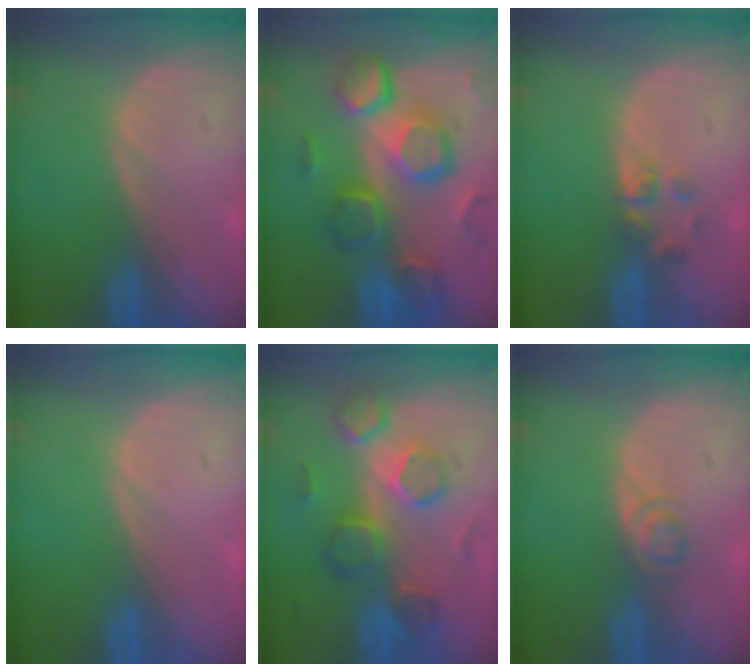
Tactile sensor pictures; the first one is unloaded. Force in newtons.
{"total": 12.3, "press": 10.7, "slide": 6.0}
{"total": 2.6, "press": 2.4, "slide": 0.9}
{"total": 0.0}
{"total": 8.5, "press": 8.3, "slide": 2.1}
{"total": 2.2, "press": 2.2, "slide": 0.2}